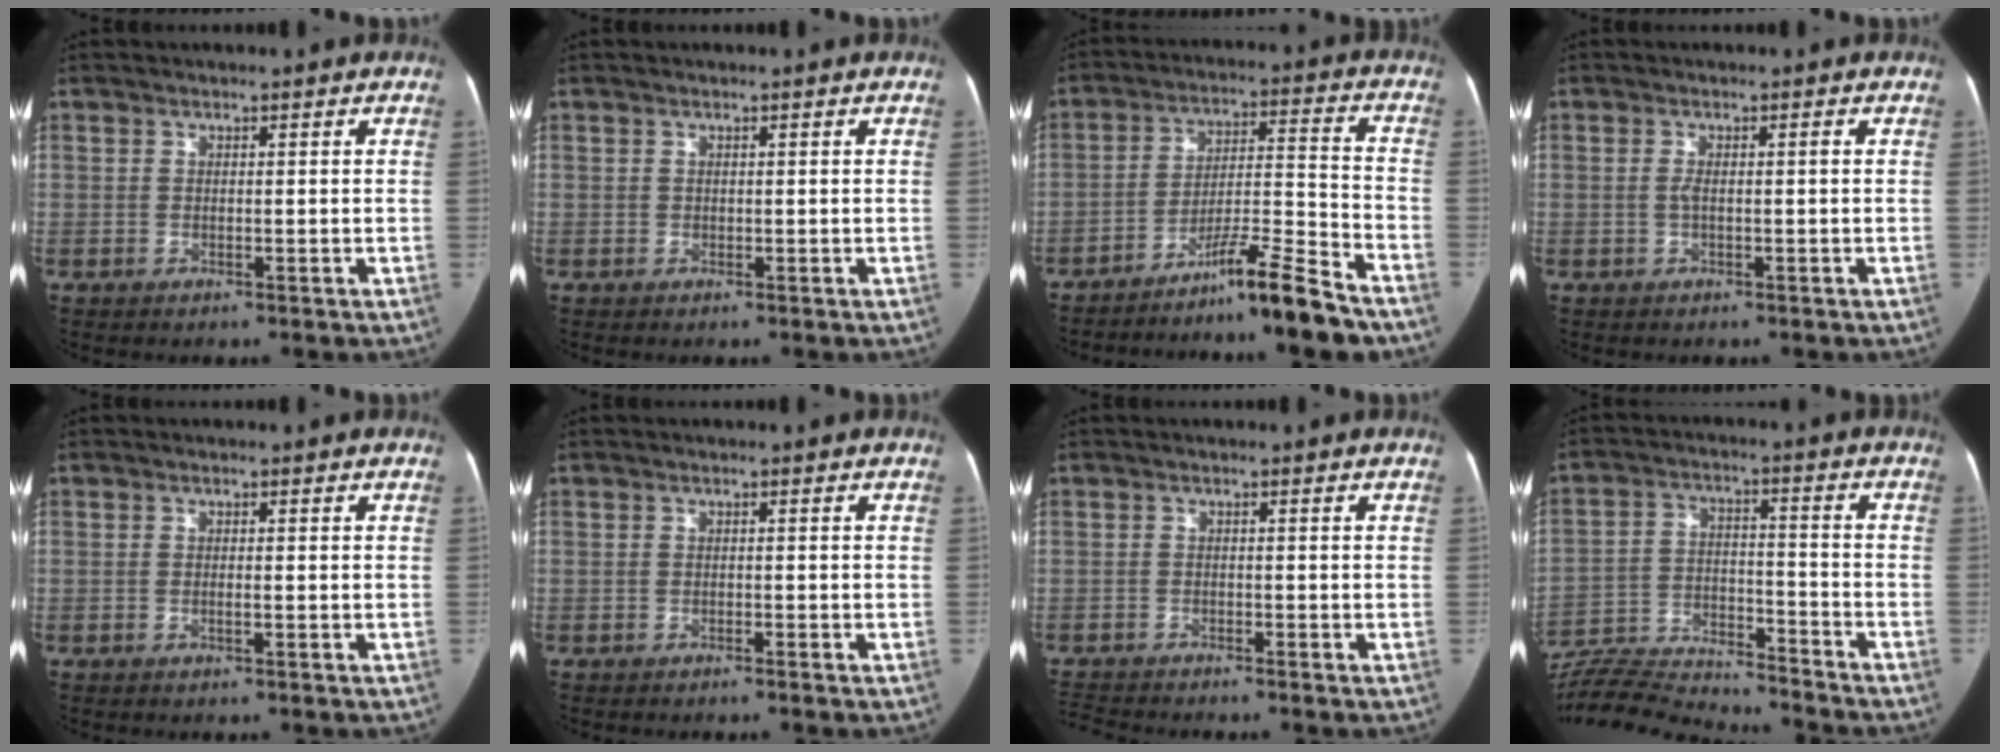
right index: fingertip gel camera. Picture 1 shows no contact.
{"total": 0.0}
{"total": 11.9, "force": [-9.5, -1.1, 7.0], "torque": [-0.101, 0.003, -0.160]}
{"total": 1.9, "force": [-0.2, 0.5, 1.8], "torque": [-0.039, 0.007, -0.001]}
{"total": 1.0, "force": [-0.3, 0.2, 0.9], "torque": [-0.018, 0.001, -0.006]}
{"total": 0.6, "force": [-0.5, 0.0, 0.2], "torque": [-0.009, 0.001, -0.010]}
{"total": 4.1, "force": [-4.0, 0.3, 0.7], "torque": [-0.014, -0.015, -0.073]}
{"total": 19.9, "force": [-18.8, 2.2, 5.9], "torque": [-0.133, -0.003, -0.300]}